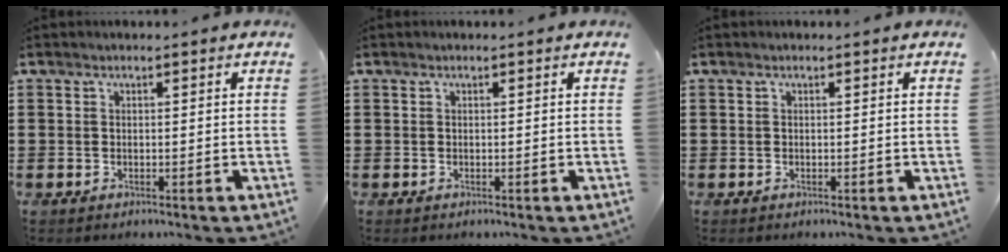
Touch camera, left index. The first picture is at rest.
{"total": 0.0}
{"total": 0.0}